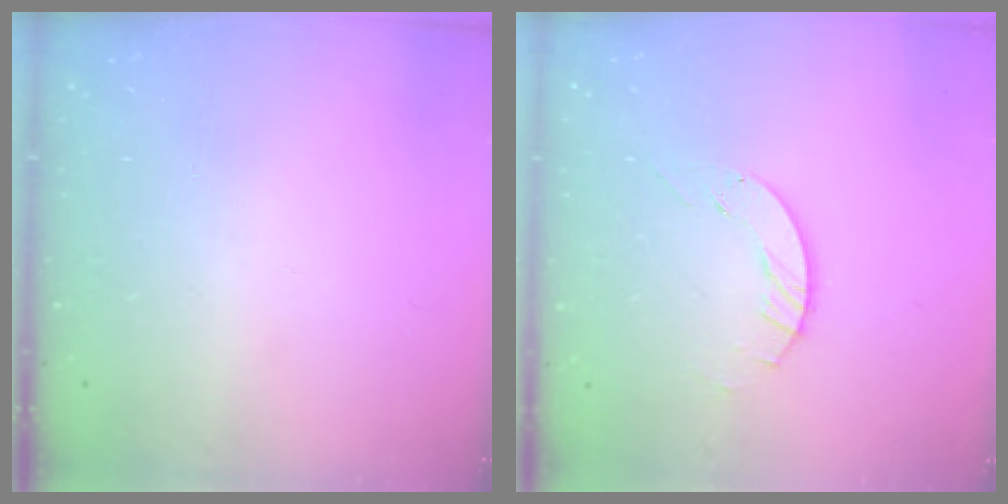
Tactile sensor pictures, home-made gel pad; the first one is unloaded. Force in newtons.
{"total": 3.9, "press": 3.9, "slide": 0.4}